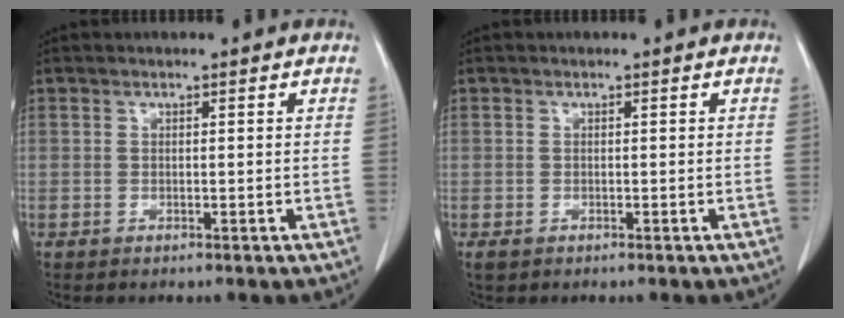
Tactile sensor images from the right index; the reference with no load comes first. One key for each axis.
{"total": 0.9, "fx": -0.3, "fy": 0.9, "fz": 0.3, "tx": -0.008, "ty": 0.004, "tz": 0.001}